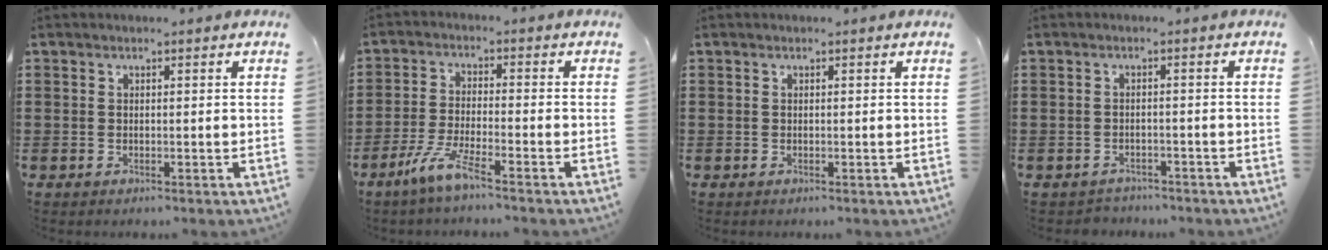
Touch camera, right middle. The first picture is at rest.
{"total": 5.7, "force": [-3.9, 0.2, 4.1], "torque": [-0.094, -0.010, -0.076]}
{"total": 0.0}
{"total": 1.5, "force": [-1.4, 0.4, -0.1], "torque": [-0.004, 0.002, -0.033]}